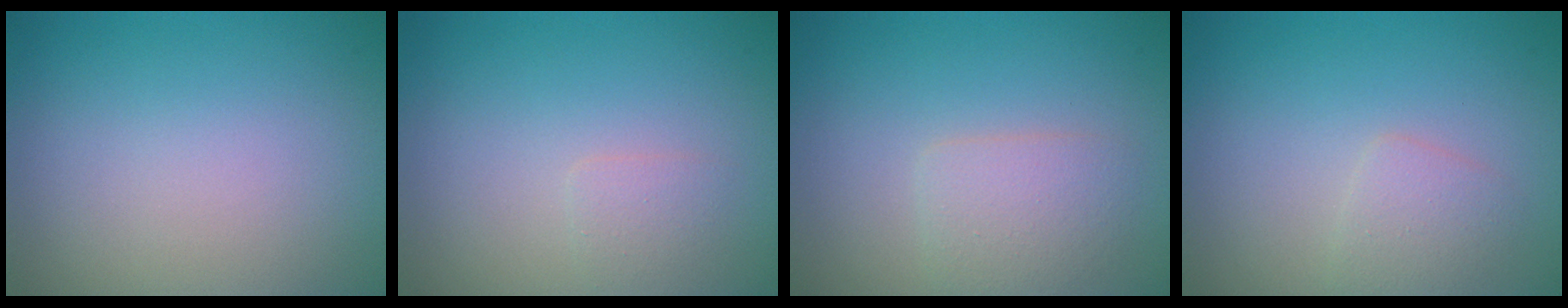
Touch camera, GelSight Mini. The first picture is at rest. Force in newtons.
{"total": 1.0, "press": 1.0, "slide": 0.1}
{"total": 2.3, "press": 2.3, "slide": 0.1}
{"total": 1.6, "press": 1.6, "slide": 0.1}